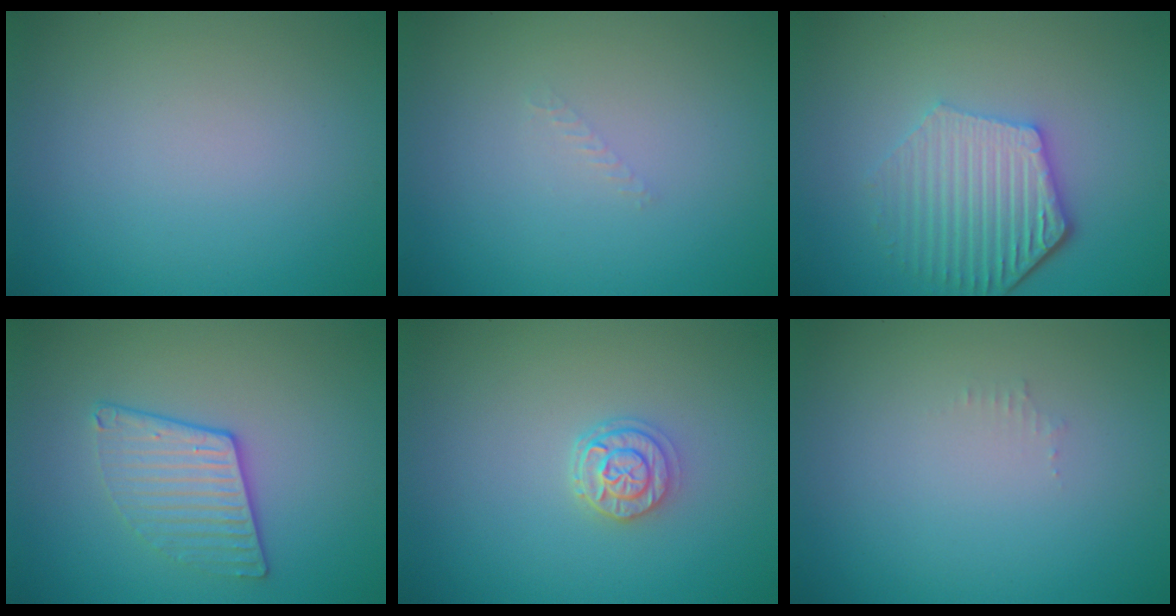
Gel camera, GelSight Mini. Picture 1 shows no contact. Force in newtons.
{"total": 0.6, "press": 0.6, "slide": 0.1}
{"total": 5.4, "press": 4.2, "slide": 3.4}
{"total": 3.1, "press": 2.8, "slide": 1.4}
{"total": 2.3, "press": 2.0, "slide": 1.1}
{"total": 0.6, "press": 0.6, "slide": 0.1}